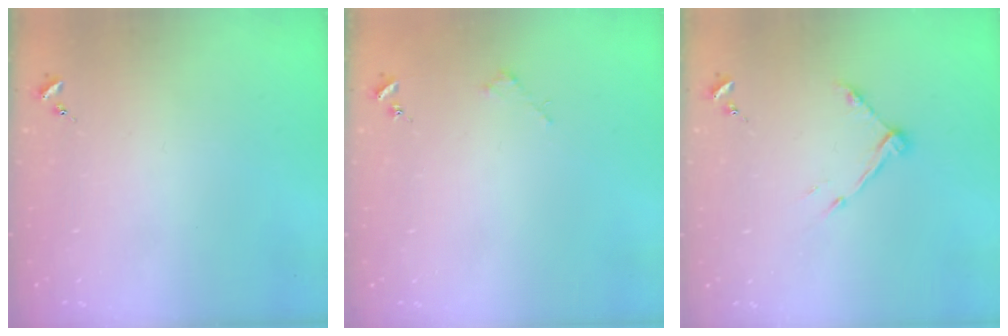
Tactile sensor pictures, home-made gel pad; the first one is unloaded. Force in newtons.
{"total": 1.8, "press": 1.8, "slide": 0.2}
{"total": 8.7, "press": 8.7, "slide": 0.5}